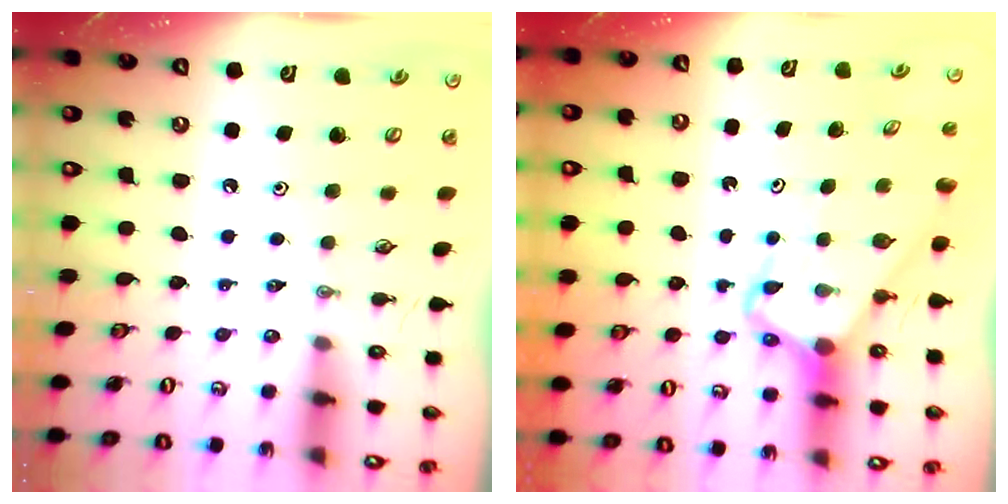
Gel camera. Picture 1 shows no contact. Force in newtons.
{"total": 5.6, "press": 5.5, "slide": 0.7}